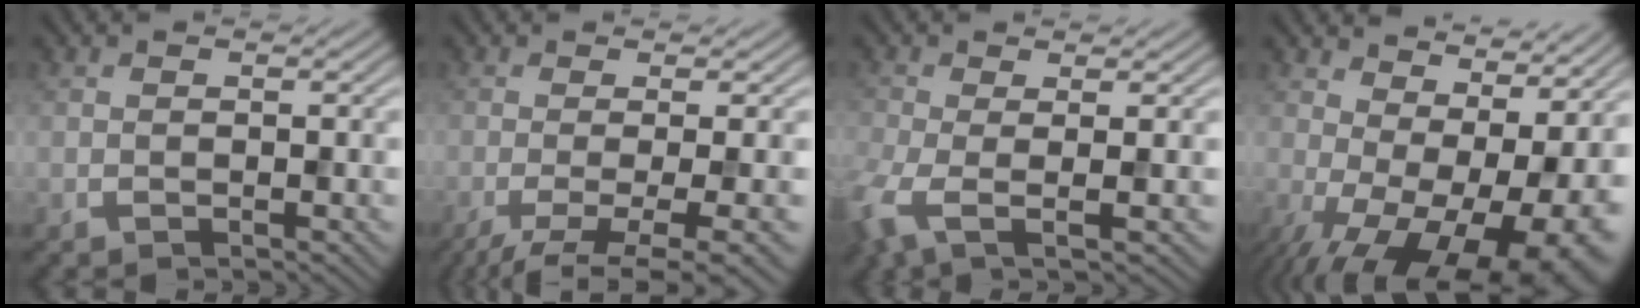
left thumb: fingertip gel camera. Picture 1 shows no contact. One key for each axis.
{"total": 7.2, "fx": -2.7, "fy": 2.1, "fz": 6.3, "tx": -0.088, "ty": -0.014, "tz": -0.035}
{"total": 4.8, "fx": -1.5, "fy": 1.7, "fz": 4.3, "tx": -0.101, "ty": -0.017, "tz": -0.027}
{"total": 17.1, "fx": -2.2, "fy": 9.0, "fz": 14.4, "tx": -0.174, "ty": -0.015, "tz": 0.002}